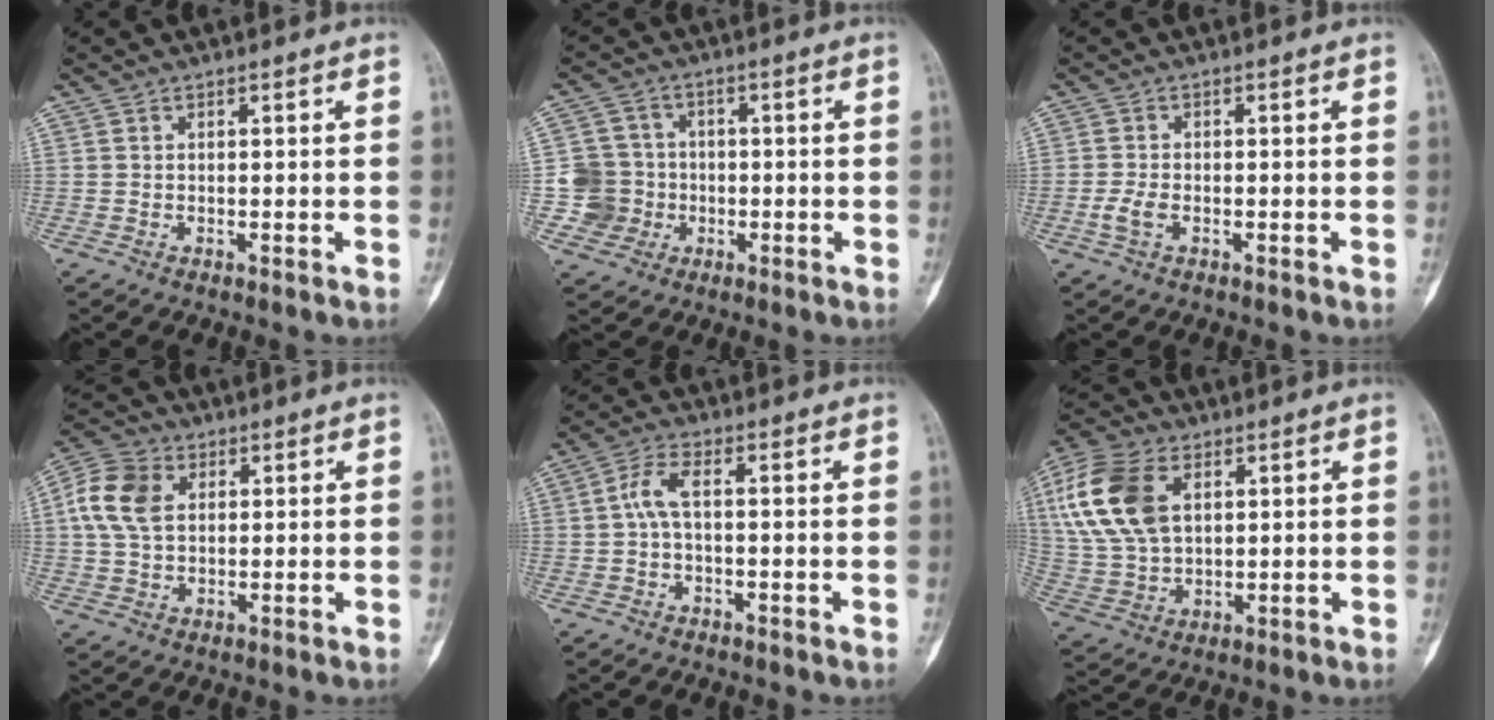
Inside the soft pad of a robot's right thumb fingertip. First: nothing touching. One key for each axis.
{"total": 7.1, "fx": -1.7, "fy": 6.9, "fz": 0.5, "tx": 0.023, "ty": 0.015, "tz": -0.035}
{"total": 2.7, "fx": -0.9, "fy": 1.4, "fz": 2.1, "tx": -0.054, "ty": 0.005, "tz": -0.020}
{"total": 9.4, "fx": 1.9, "fy": 6.7, "fz": 6.3, "tx": -0.130, "ty": 0.014, "tz": 0.033}
{"total": 4.4, "fx": 0.0, "fy": 1.8, "fz": 4.0, "tx": -0.094, "ty": 0.014, "tz": -0.006}
{"total": 16.5, "fx": 4.9, "fy": 10.4, "fz": 11.9, "tx": -0.249, "ty": 0.002, "tz": 0.095}